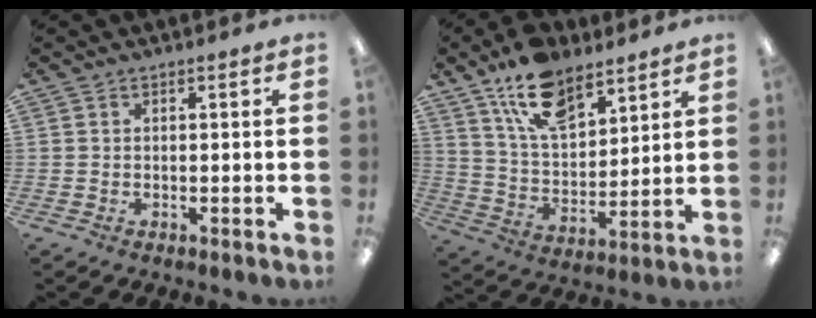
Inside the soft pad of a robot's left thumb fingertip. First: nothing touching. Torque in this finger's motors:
{"motor_torque": [0.50, -0.08, 1.74, -1.04, 0.41]}